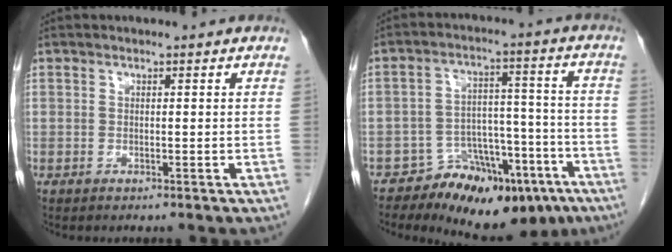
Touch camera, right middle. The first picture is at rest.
{"total": 13.7, "force": [-9.5, 6.5, 7.5], "torque": [-0.081, 0.044, -0.138]}